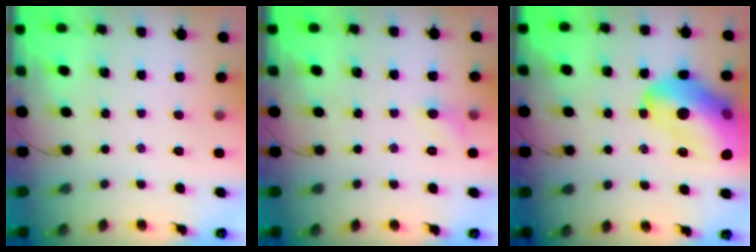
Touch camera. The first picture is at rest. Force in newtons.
{"total": 5.2, "press": 4.9, "slide": 1.6}
{"total": 21.9, "press": 21.5, "slide": 4.0}